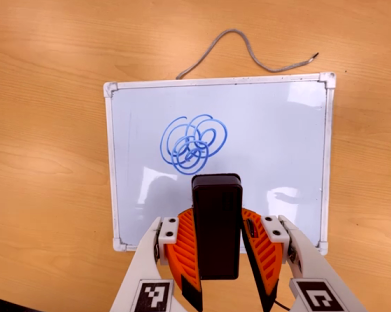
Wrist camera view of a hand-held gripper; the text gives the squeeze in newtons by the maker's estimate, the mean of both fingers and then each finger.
{"total": 5.9, "left": 5.3, "right": 6.6}